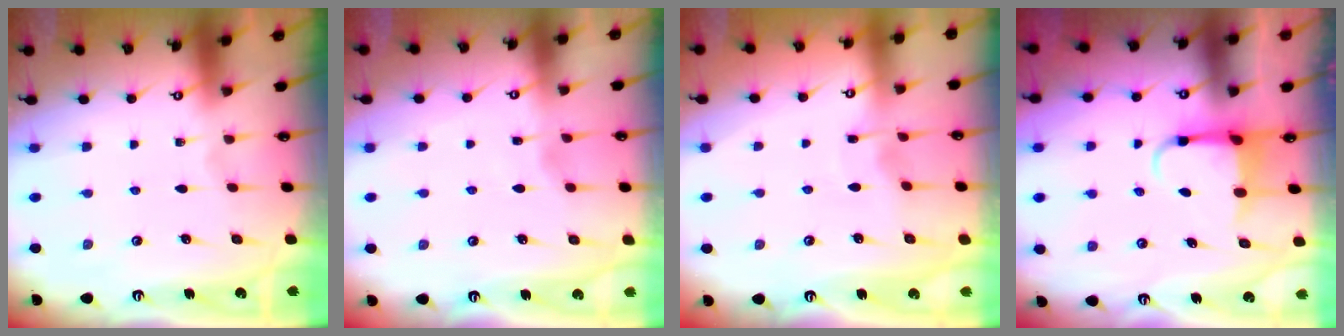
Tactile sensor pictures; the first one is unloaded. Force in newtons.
{"total": 2.9, "press": 2.9, "slide": 0.4}
{"total": 3.3, "press": 3.3, "slide": 0.4}
{"total": 3.9, "press": 3.8, "slide": 0.7}